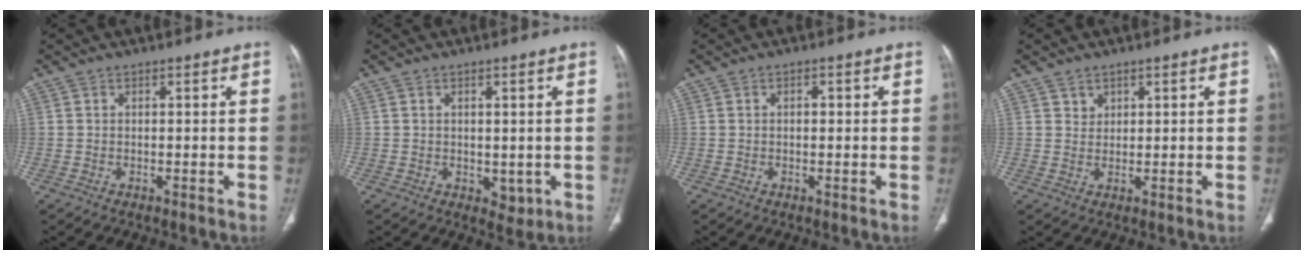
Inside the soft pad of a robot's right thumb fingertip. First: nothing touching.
{"total": 2.9, "force": [-0.1, 2.1, 2.0], "torque": [-0.021, -0.007, 0.010]}
{"total": 1.5, "force": [0.2, 0.8, 1.2], "torque": [-0.021, 0.006, 0.004]}
{"total": 1.9, "force": [1.3, 1.4, 0.3], "torque": [0.010, -0.008, 0.019]}